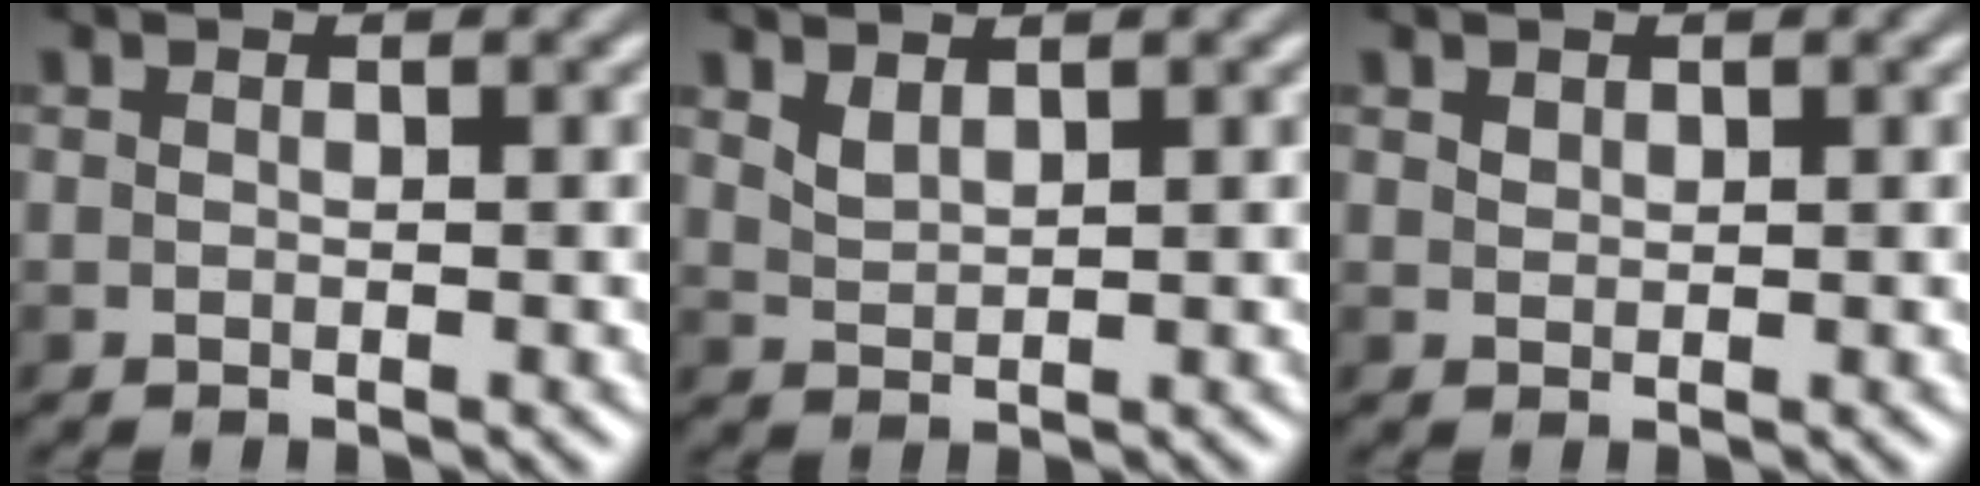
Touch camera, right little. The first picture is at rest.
{"total": 1.4, "force": [1.1, 0.4, 0.7], "torque": [-0.019, -0.003, 0.027]}
{"total": 0.7, "force": [0.5, 0.4, 0.2], "torque": [-0.006, -0.001, 0.013]}